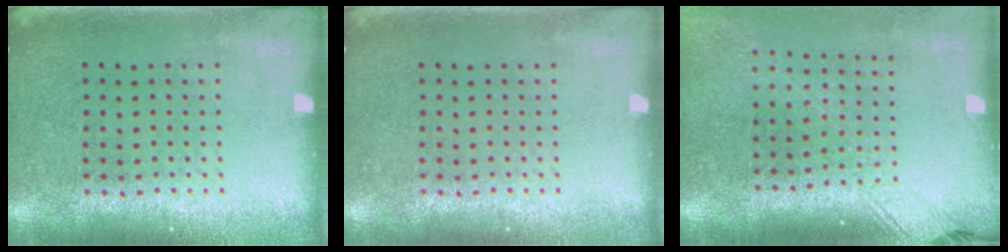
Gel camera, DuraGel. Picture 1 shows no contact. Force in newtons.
{"total": 0.0}
{"total": 1.8, "press": 1.4, "slide": 1.2}